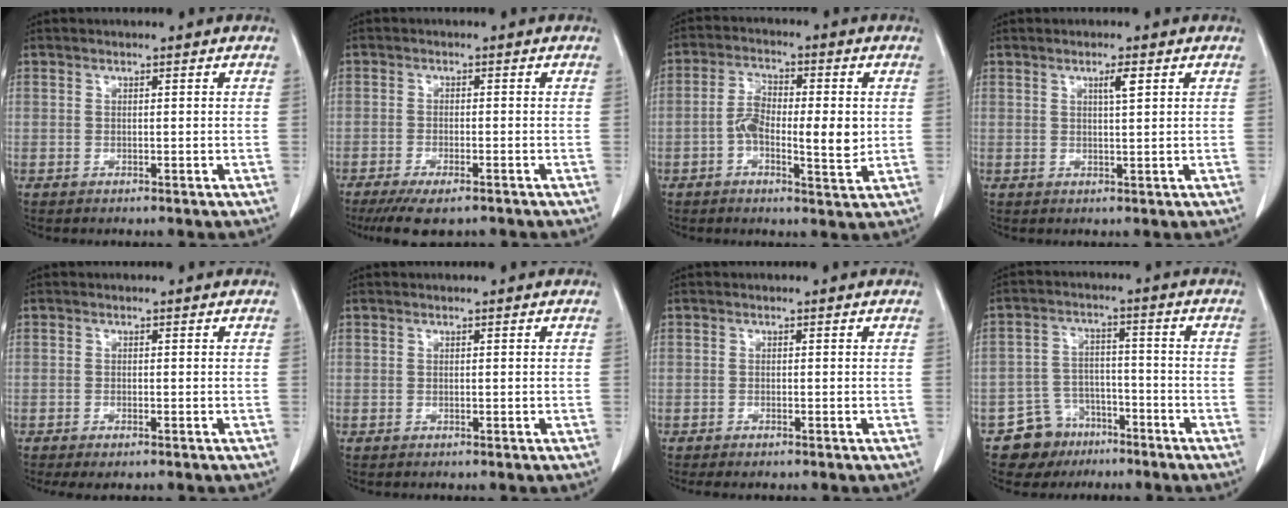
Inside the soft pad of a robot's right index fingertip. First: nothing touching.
{"total": 7.0, "force": [-5.3, 1.7, 4.2], "torque": [-0.065, -0.013, -0.083]}
{"total": 9.0, "force": [-0.7, 3.2, 8.3], "torque": [-0.146, 0.007, -0.015]}
{"total": 2.1, "force": [0.9, 0.0, 1.8], "torque": [-0.036, -0.002, 0.015]}
{"total": 2.1, "force": [-1.5, 0.5, 1.4], "torque": [-0.020, -0.004, -0.019]}
{"total": 0.0}
{"total": 1.5, "force": [-1.3, 0.1, 0.8], "torque": [-0.012, -0.003, -0.016]}
{"total": 6.9, "force": [-4.7, 5.0, 0.5], "torque": [-0.004, 0.015, -0.074]}